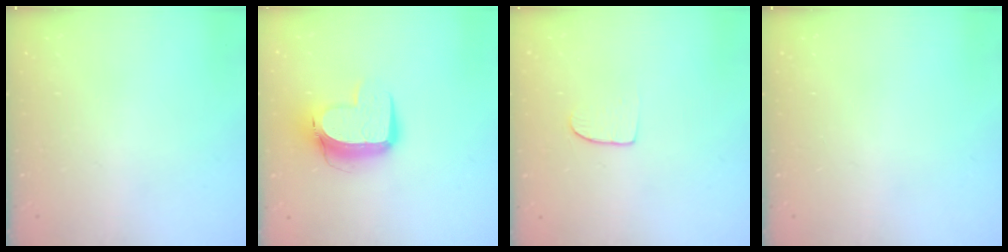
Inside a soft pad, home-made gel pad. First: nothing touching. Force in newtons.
{"total": 12.3, "press": 12.3, "slide": 1.3}
{"total": 6.4, "press": 6.3, "slide": 0.4}
{"total": 0.0}